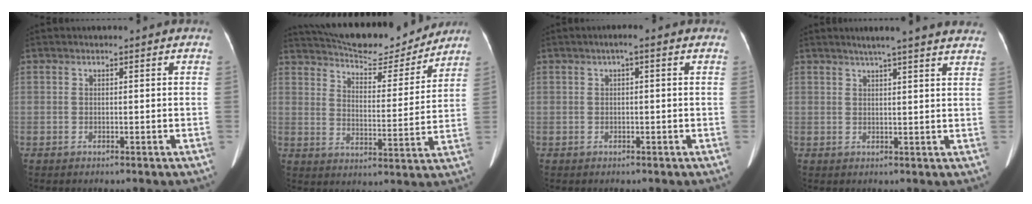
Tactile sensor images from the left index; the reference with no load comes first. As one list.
[{"total": 18.1, "force": [16.7, 3.5, 6.0], "torque": [-0.095, -0.002, 0.242]}, {"total": 1.5, "force": [0.6, 0.1, 1.4], "torque": [-0.026, 0.009, 0.006]}, {"total": 14.8, "force": [13.1, 0.3, 7.0], "torque": [-0.096, 0.010, 0.152]}]